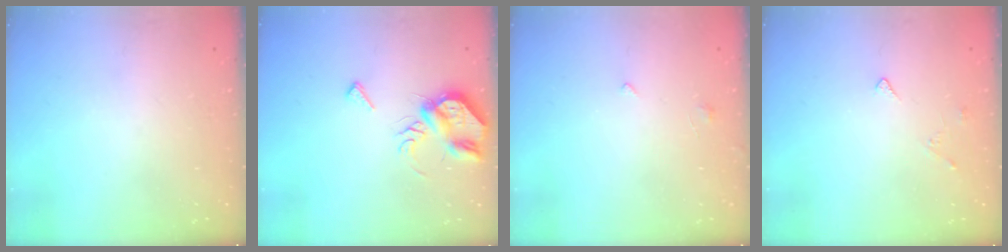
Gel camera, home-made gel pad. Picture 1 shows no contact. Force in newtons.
{"total": 10.1, "press": 10.1, "slide": 0.8}
{"total": 0.9, "press": 0.8, "slide": 0.4}
{"total": 3.3, "press": 3.2, "slide": 0.6}